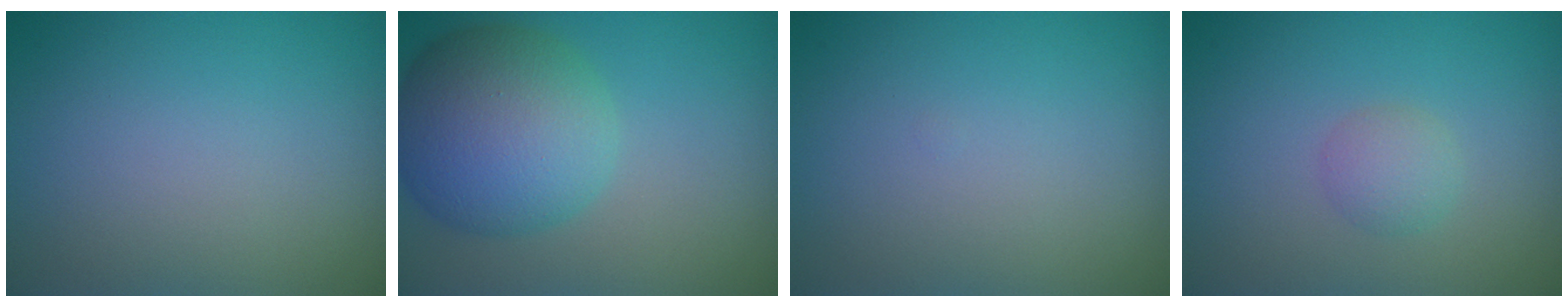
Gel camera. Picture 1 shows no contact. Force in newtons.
{"total": 8.8, "press": 8.8, "slide": 0.3}
{"total": 0.0}
{"total": 1.6, "press": 1.6, "slide": 0.1}